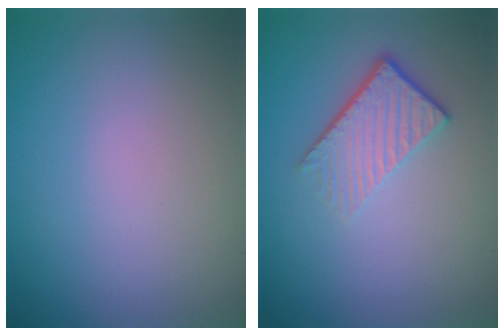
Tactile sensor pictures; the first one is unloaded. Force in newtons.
{"total": 4.1, "press": 2.8, "slide": 3.0}